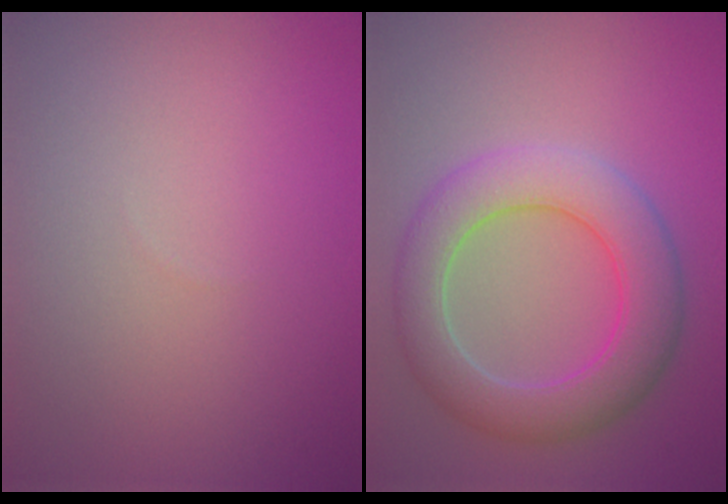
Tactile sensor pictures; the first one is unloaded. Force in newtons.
{"total": 6.6, "press": 6.6, "slide": 0.5}